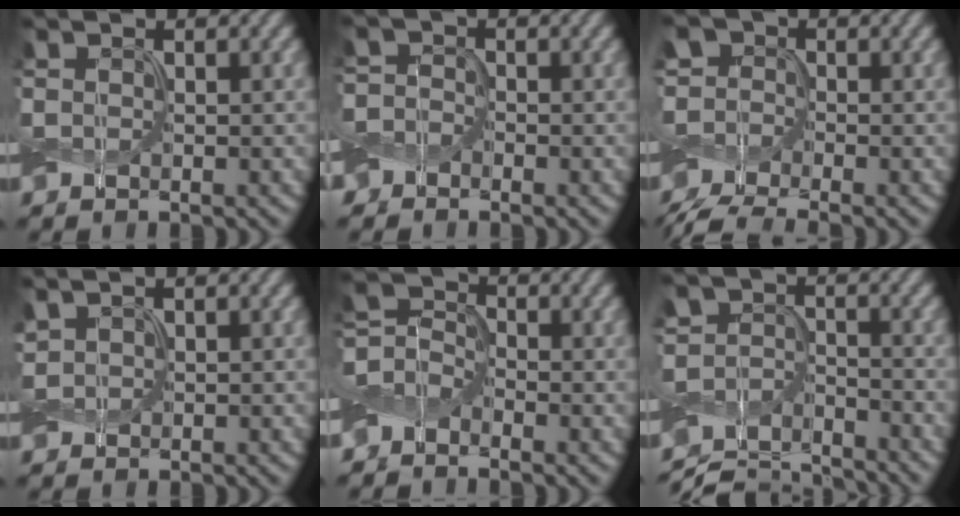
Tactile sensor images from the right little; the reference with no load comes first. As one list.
[{"total": 2.8, "force": [-1.6, 2.2, 0.7], "torque": [0.006, 0.015, -0.057]}, {"total": 6.2, "force": [-3.7, 3.5, 3.6], "torque": [-0.070, -0.014, -0.083]}, {"total": 1.2, "force": [0.8, 0.6, 0.6], "torque": [-0.016, 0.007, 0.018]}, {"total": 3.3, "force": [-2.4, 1.9, 1.3], "torque": [-0.025, 0.007, -0.064]}, {"total": 6.5, "force": [-6.2, 1.6, 1.3], "torque": [-0.007, -0.005, -0.127]}]